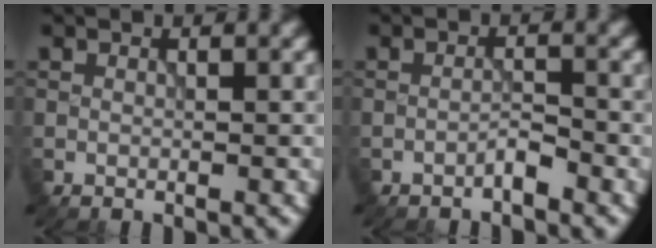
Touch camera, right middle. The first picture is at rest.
{"total": 1.2, "force": [-1.0, 0.1, 0.7], "torque": [-0.012, 0.006, -0.019]}